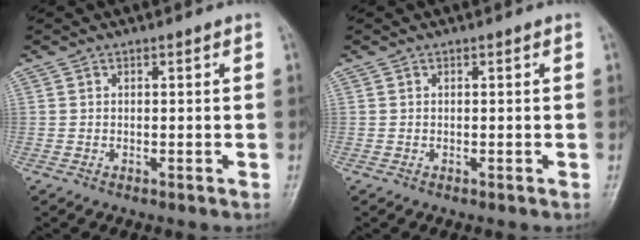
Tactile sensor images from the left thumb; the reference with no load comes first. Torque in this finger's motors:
{"motor_torque": [0.00, 0.00, -0.03, -0.03, 0.00]}